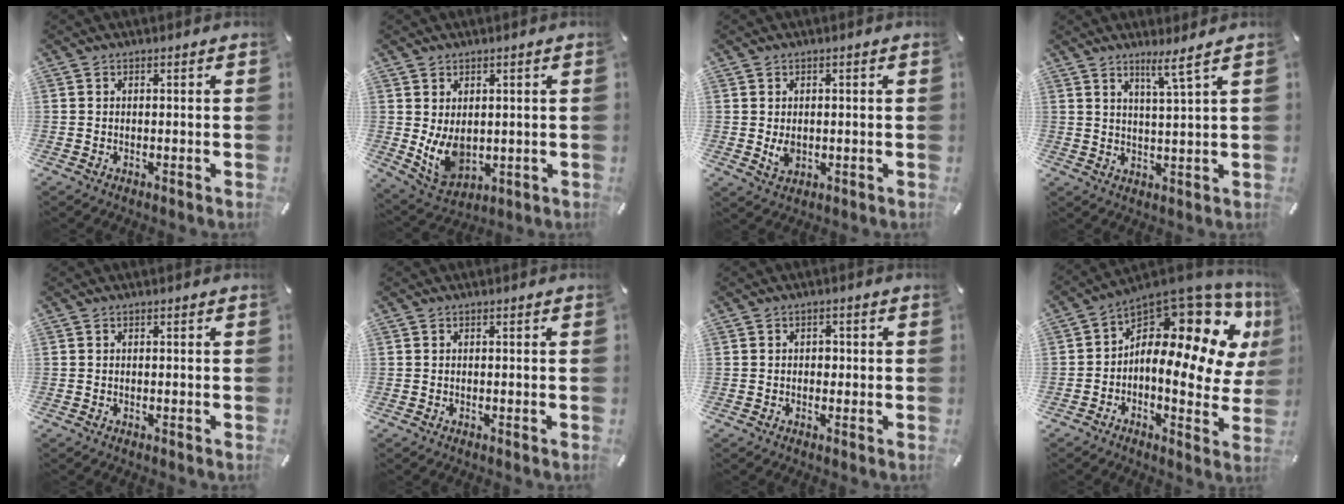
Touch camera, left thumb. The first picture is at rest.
{"total": 7.6, "force": [0.7, 5.9, 4.8], "torque": [-0.101, -0.008, 0.016]}
{"total": 3.2, "force": [-0.1, 2.4, 2.0], "torque": [-0.035, -0.002, -0.003]}
{"total": 5.3, "force": [3.9, -0.8, 3.6], "torque": [-0.071, -0.019, 0.063]}
{"total": 0.0}
{"total": 0.0}
{"total": 1.5, "force": [-0.1, 1.3, 0.8], "torque": [-0.009, 0.002, -0.006]}
{"total": 14.0, "force": [6.4, 6.5, 10.7], "torque": [-0.160, -0.083, 0.096]}